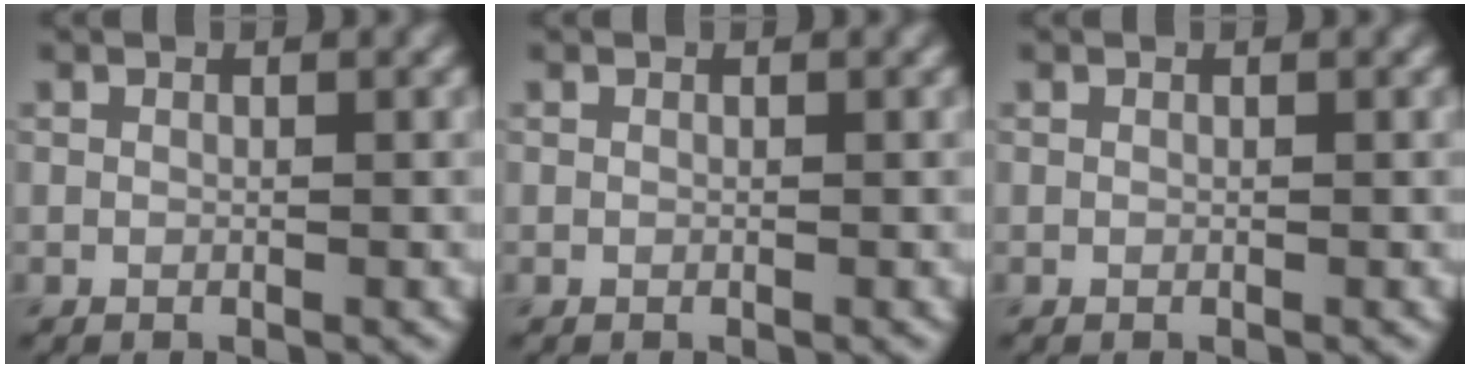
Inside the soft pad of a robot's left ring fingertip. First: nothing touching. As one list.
[{"total": 0.0}, {"total": 0.0}]